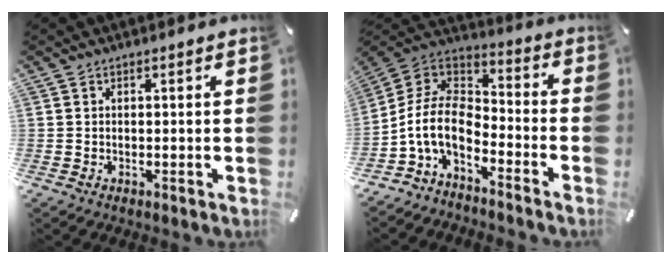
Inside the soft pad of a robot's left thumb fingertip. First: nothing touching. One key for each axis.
{"total": 11.3, "fx": -6.2, "fy": 6.2, "fz": 7.1, "tx": -0.170, "ty": 0.008, "tz": -0.124}